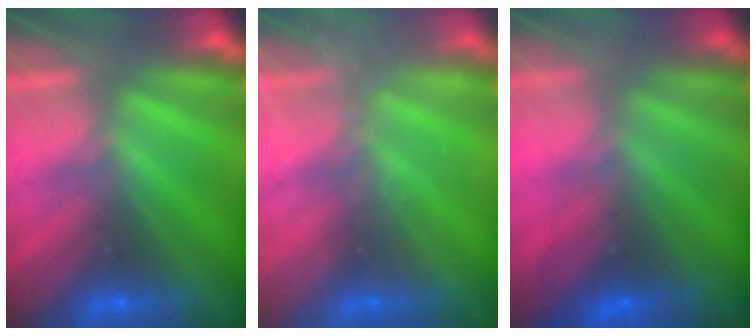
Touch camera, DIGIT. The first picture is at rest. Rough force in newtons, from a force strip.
{"total": 2.0}
{"total": 2.8}